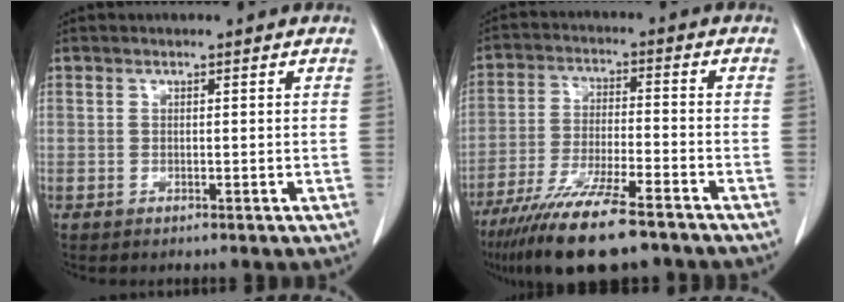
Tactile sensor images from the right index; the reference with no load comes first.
{"total": 15.5, "force": [-11.7, 2.0, 9.9], "torque": [-0.189, -0.043, -0.200]}